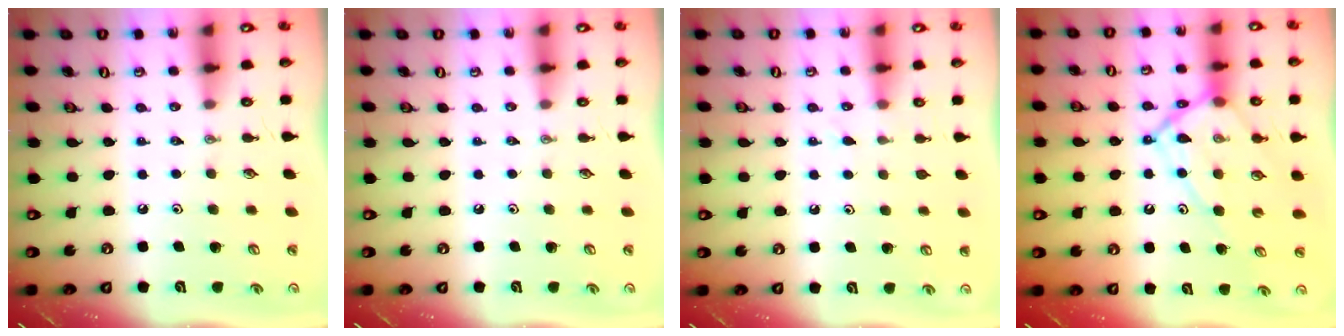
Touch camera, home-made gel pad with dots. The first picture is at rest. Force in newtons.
{"total": 0.0}
{"total": 4.5, "press": 4.5, "slide": 0.6}
{"total": 13.2, "press": 13.2, "slide": 0.8}